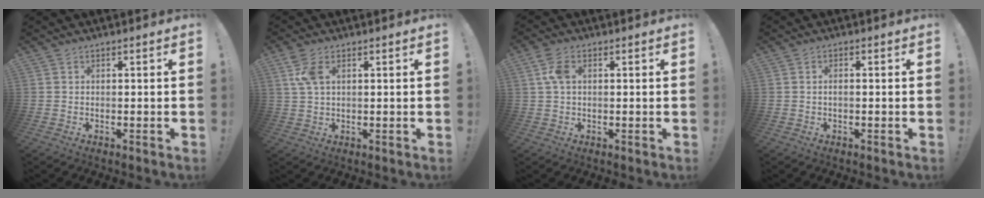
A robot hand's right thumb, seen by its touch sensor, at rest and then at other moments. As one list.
[{"total": 5.7, "force": [2.3, 2.7, 4.4], "torque": [-0.086, 0.000, 0.040]}, {"total": 4.8, "force": [1.2, 2.6, 3.8], "torque": [-0.073, 0.004, 0.020]}, {"total": 1.4, "force": [-0.5, 0.3, 1.3], "torque": [-0.026, 0.004, -0.008]}]